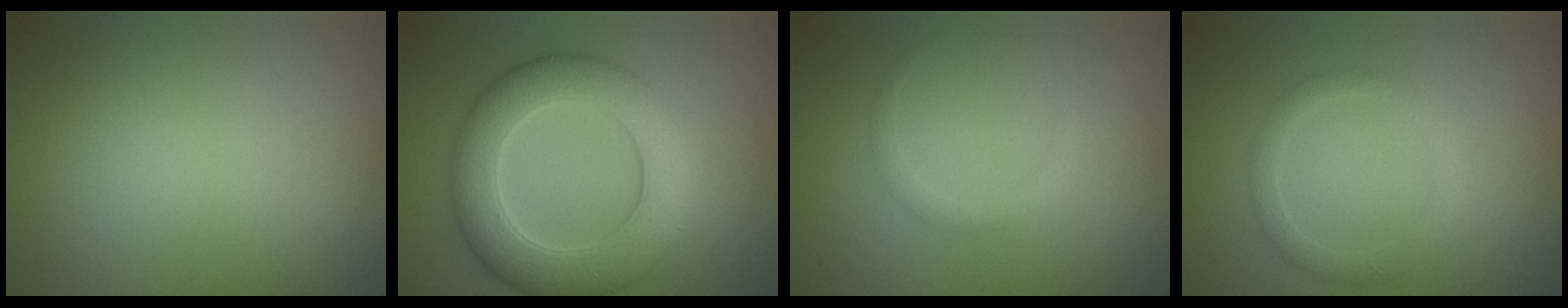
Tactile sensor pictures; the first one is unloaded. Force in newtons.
{"total": 8.3, "press": 8.3, "slide": 0.4}
{"total": 1.2, "press": 1.2, "slide": 0.0}
{"total": 1.9, "press": 1.9, "slide": 0.1}